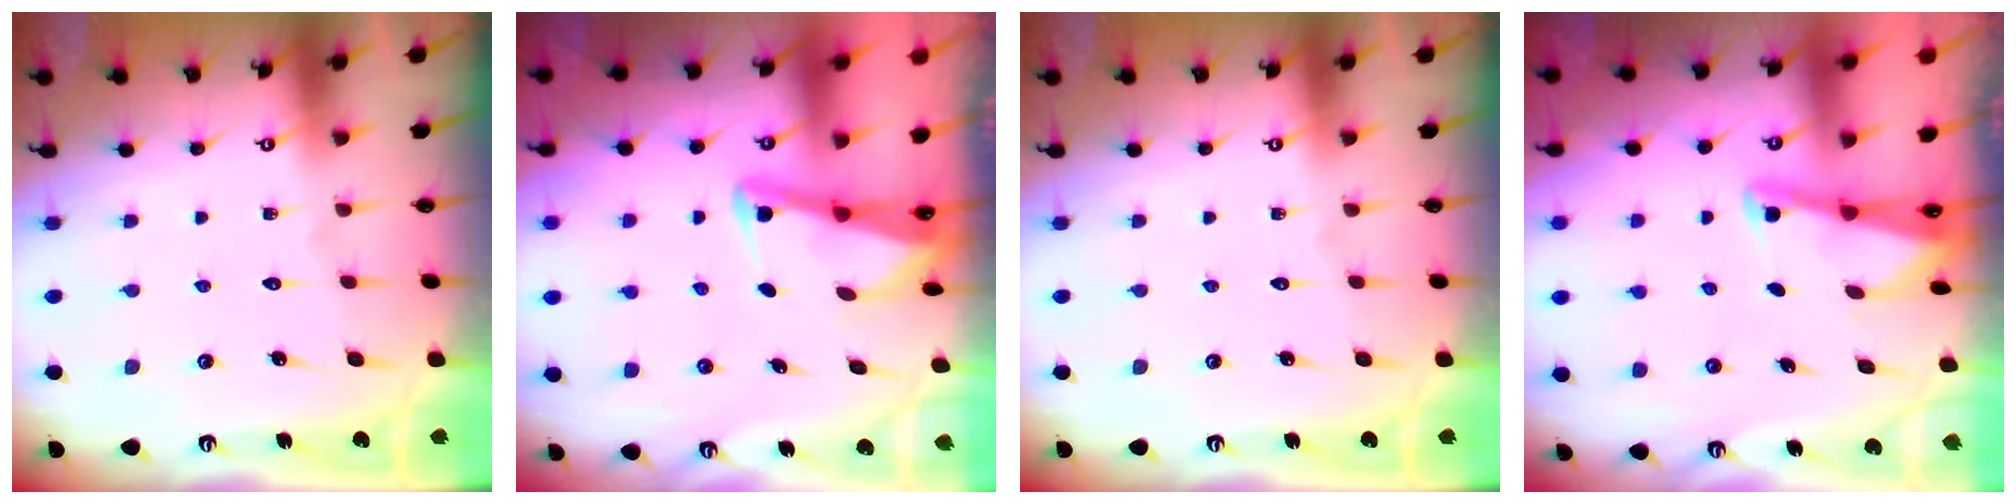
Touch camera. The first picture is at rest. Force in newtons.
{"total": 2.9, "press": 2.8, "slide": 0.4}
{"total": 0.0}
{"total": 2.1, "press": 2.1, "slide": 0.3}